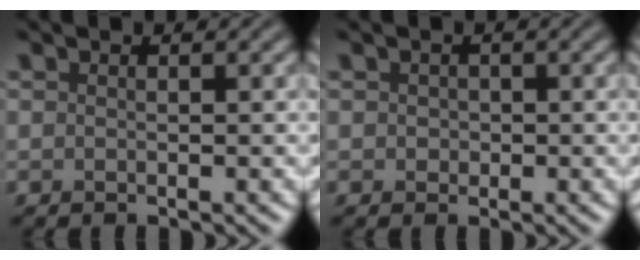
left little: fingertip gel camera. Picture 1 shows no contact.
{"total": 0.9, "force": [0.1, 0.8, 0.3], "torque": [-0.001, -0.002, -0.001]}